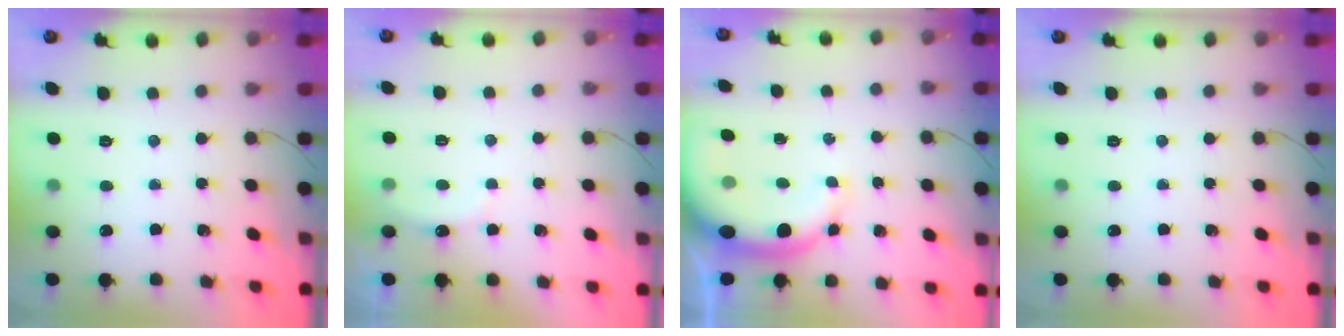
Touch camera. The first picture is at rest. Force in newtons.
{"total": 4.0, "press": 3.9, "slide": 0.9}
{"total": 7.7, "press": 7.5, "slide": 1.9}
{"total": 0.0}